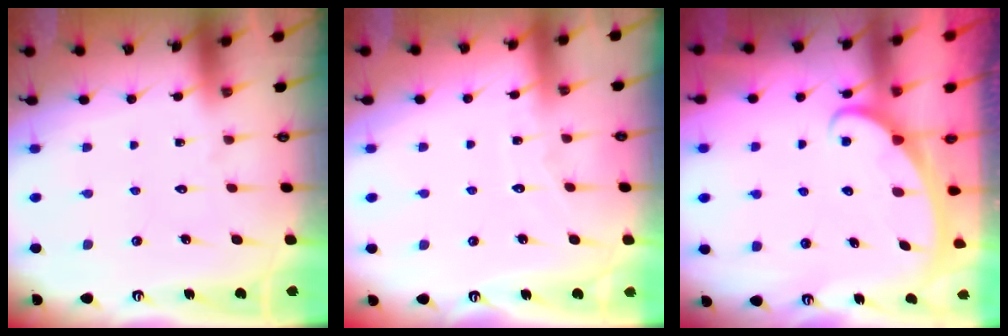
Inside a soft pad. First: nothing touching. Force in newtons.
{"total": 3.8, "press": 3.8, "slide": 0.5}
{"total": 2.5, "press": 2.5, "slide": 0.3}